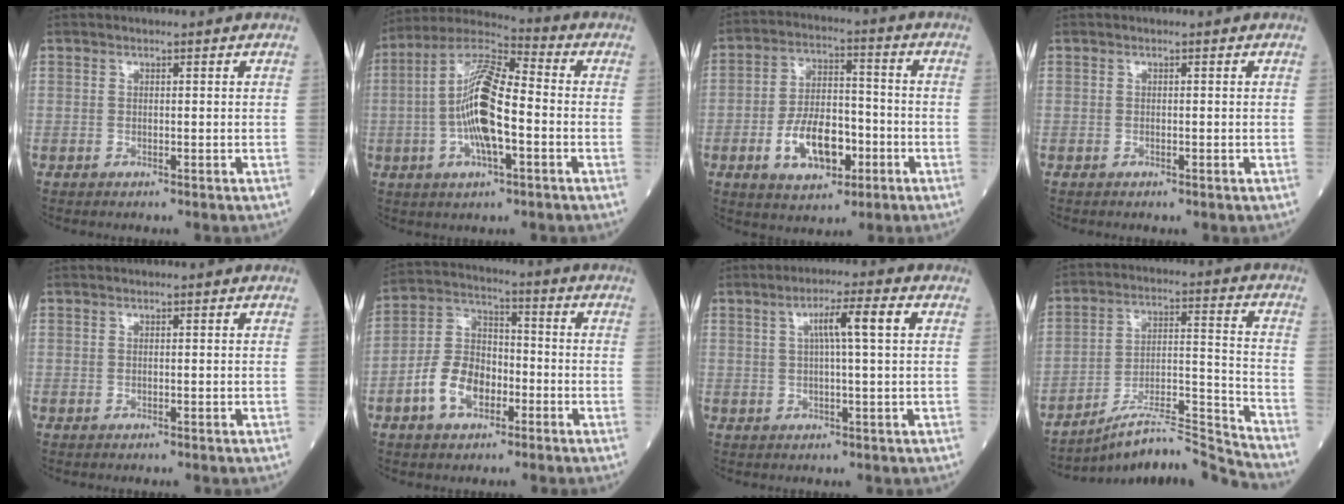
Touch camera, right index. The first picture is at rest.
{"total": 13.3, "force": [-1.7, 3.5, 12.7], "torque": [-0.254, 0.013, -0.034]}
{"total": 10.7, "force": [-3.7, 5.3, 8.5], "torque": [-0.164, 0.009, -0.060]}
{"total": 0.0}
{"total": 0.0}
{"total": 9.2, "force": [-3.8, 5.7, 6.2], "torque": [-0.136, 0.021, -0.072]}
{"total": 5.7, "force": [1.5, -0.3, 5.5], "torque": [-0.095, 0.012, 0.026]}
{"total": 13.0, "force": [-12.6, -2.2, 2.5], "torque": [-0.025, 0.041, -0.215]}